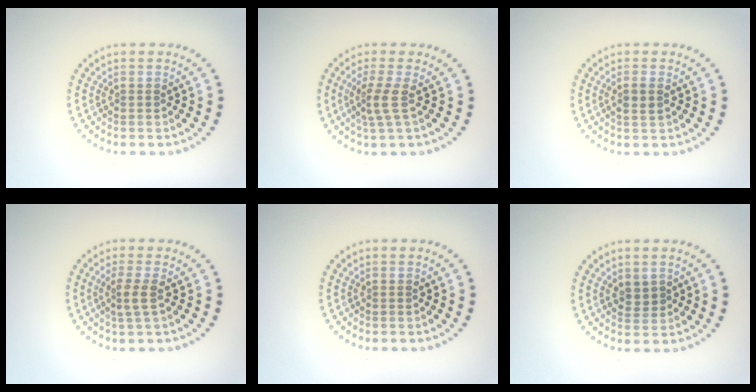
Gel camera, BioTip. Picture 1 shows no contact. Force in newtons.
{"total": 2.2, "press": 1.6, "slide": 1.5}
{"total": 1.4, "press": 1.3, "slide": 0.5}
{"total": 1.9, "press": 1.4, "slide": 1.3}
{"total": 0.0}
{"total": 1.1, "press": 1.0, "slide": 0.5}